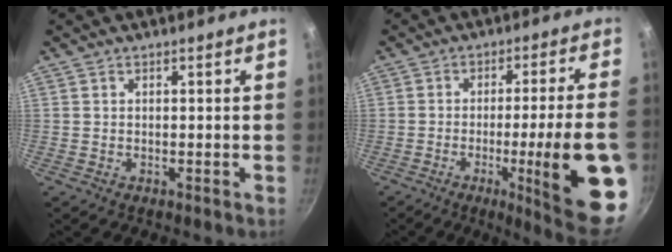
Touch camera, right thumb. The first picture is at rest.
{"total": 19.1, "force": [-5.5, 1.8, 18.2], "torque": [-0.242, 0.014, -0.068]}